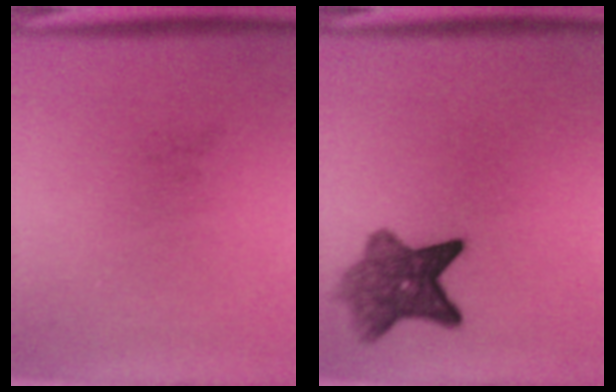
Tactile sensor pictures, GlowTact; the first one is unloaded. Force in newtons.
{"total": 6.8}